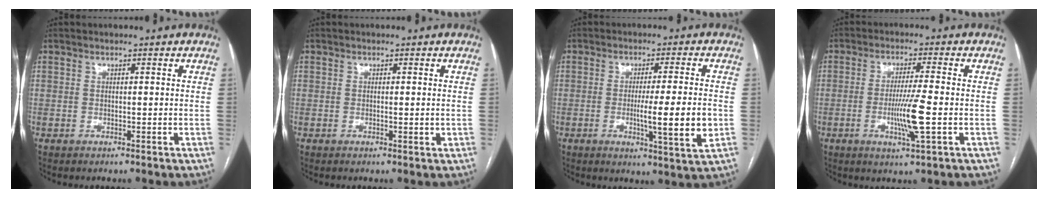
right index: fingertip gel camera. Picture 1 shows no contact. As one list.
[{"total": 1.2, "force": [-0.1, 0.2, 1.2], "torque": [-0.019, -0.004, 0.000]}, {"total": 9.5, "force": [-1.6, -0.5, 9.3], "torque": [-0.146, -0.020, -0.029]}, {"total": 7.3, "force": [-1.7, -0.4, 7.1], "torque": [-0.133, -0.015, -0.031]}]